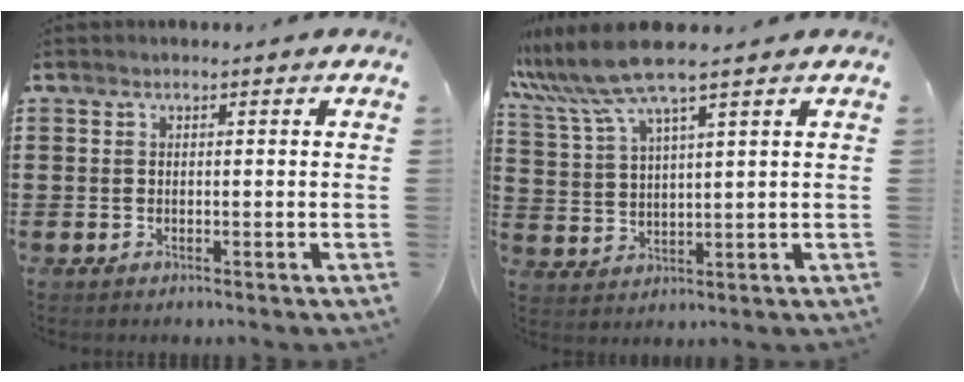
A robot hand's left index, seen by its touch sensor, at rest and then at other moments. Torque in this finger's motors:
{"motor_torque": [0.86, -1.28, 1.03, 0.21]}